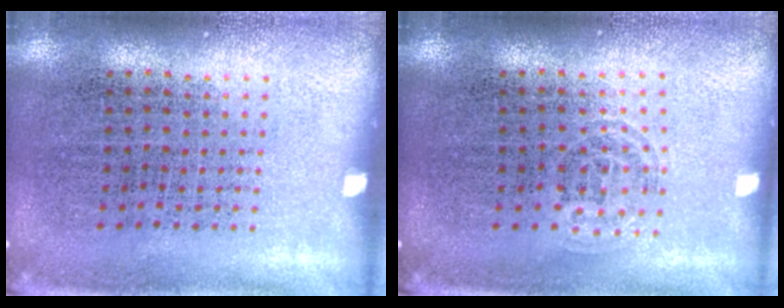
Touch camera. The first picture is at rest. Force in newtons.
{"total": 1.0, "press": 0.6, "slide": 0.7}